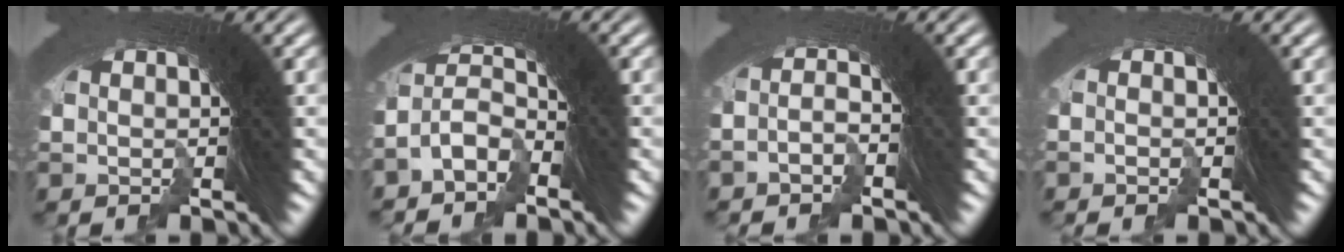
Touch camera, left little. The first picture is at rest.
{"total": 3.2, "force": [-2.3, 2.2, 0.2], "torque": [0.000, 0.001, -0.050]}
{"total": 2.1, "force": [-2.1, 0.0, -0.3], "torque": [0.033, 0.013, -0.044]}
{"total": 2.2, "force": [-1.3, -1.1, -1.3], "torque": [0.025, -0.004, -0.020]}